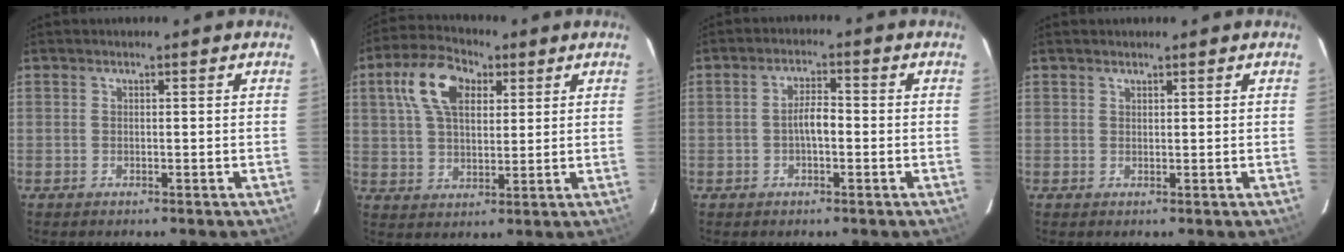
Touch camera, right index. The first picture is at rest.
{"total": 11.9, "force": [4.7, 6.9, 8.5], "torque": [-0.167, 0.034, 0.084]}
{"total": 3.4, "force": [-0.7, 1.2, 3.1], "torque": [-0.058, 0.009, -0.012]}
{"total": 0.8, "force": [0.7, 0.4, 0.1], "torque": [-0.002, 0.002, 0.013]}